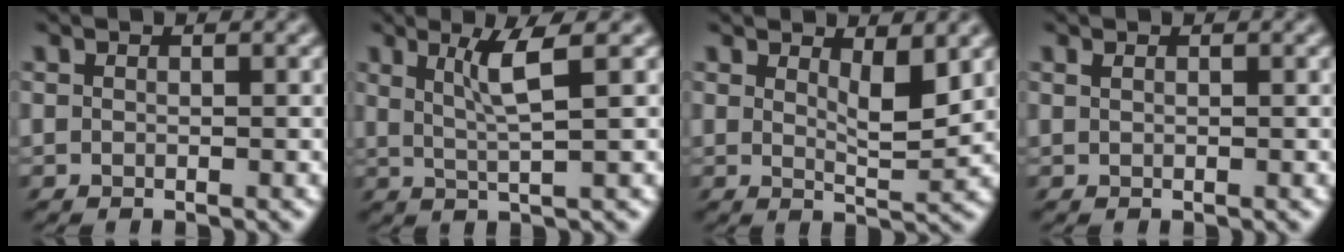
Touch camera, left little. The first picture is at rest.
{"total": 2.9, "force": [1.1, -0.9, 2.5], "torque": [-0.051, -0.005, 0.024]}
{"total": 3.5, "force": [1.8, 1.0, 2.8], "torque": [-0.050, -0.010, 0.031]}
{"total": 0.0}